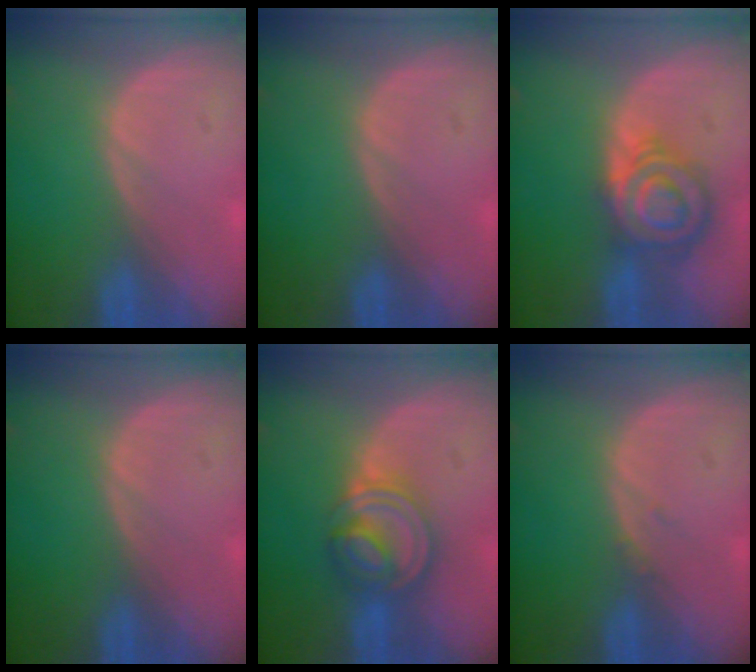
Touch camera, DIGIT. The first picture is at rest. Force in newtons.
{"total": 0.0}
{"total": 7.4, "press": 7.4, "slide": 0.4}
{"total": 0.0}
{"total": 7.4, "press": 6.5, "slide": 3.5}
{"total": 0.6, "press": 0.5, "slide": 0.1}